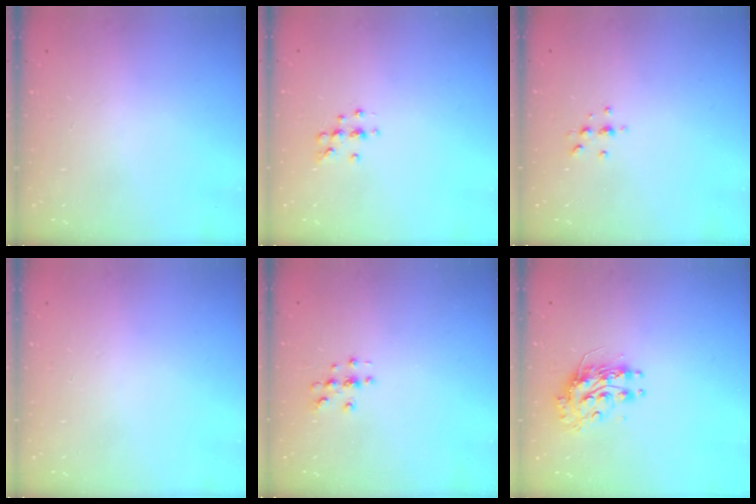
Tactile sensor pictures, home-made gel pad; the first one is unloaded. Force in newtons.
{"total": 7.3, "press": 7.2, "slide": 1.2}
{"total": 4.3, "press": 4.3, "slide": 0.6}
{"total": 0.0}
{"total": 3.0, "press": 3.0, "slide": 0.3}
{"total": 10.5, "press": 10.5, "slide": 0.3}